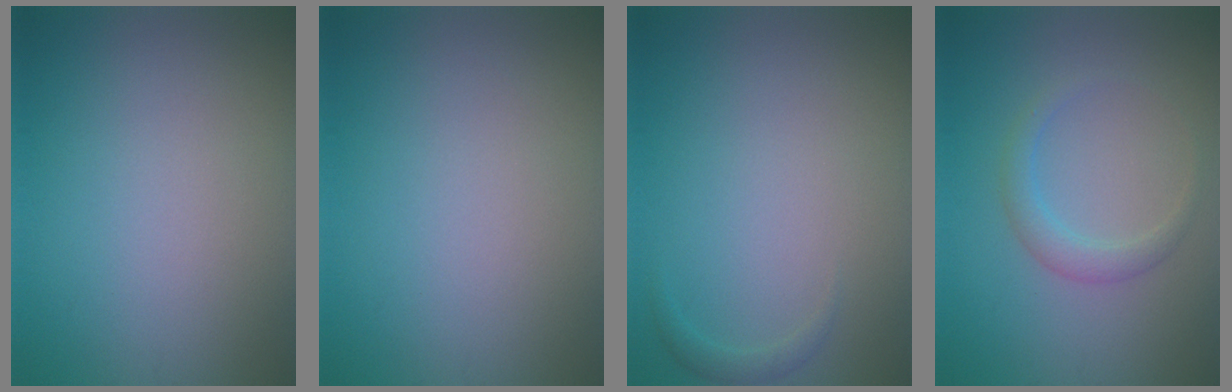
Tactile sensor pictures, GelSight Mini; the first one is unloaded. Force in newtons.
{"total": 0.0}
{"total": 0.8, "press": 0.8, "slide": 0.1}
{"total": 2.0, "press": 2.0, "slide": 0.0}